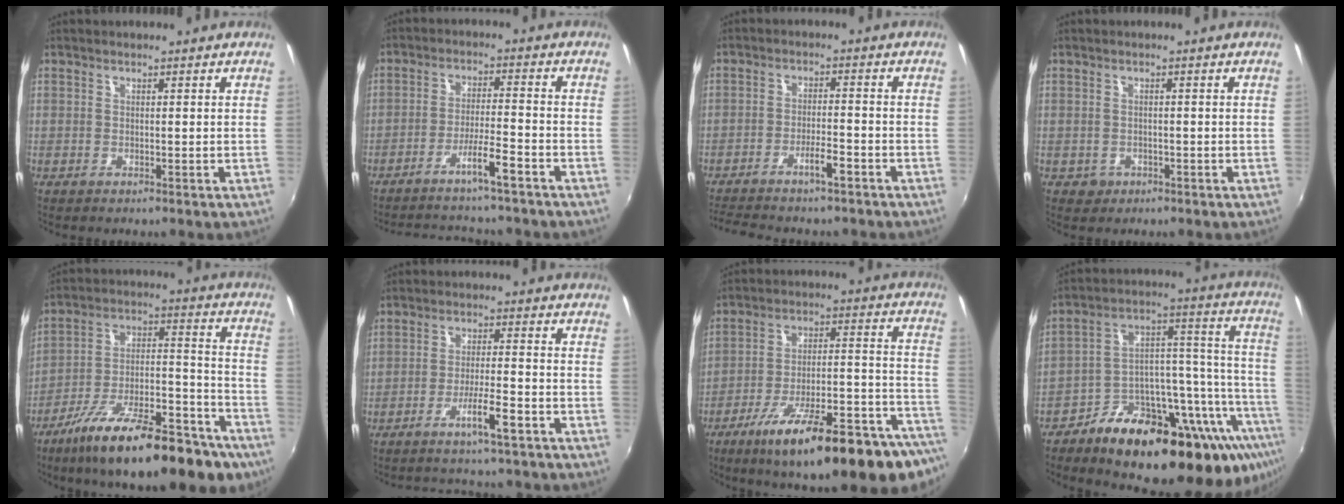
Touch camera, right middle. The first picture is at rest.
{"total": 9.7, "force": [-8.7, 0.4, 4.4], "torque": [-0.092, 0.004, -0.136]}
{"total": 7.3, "force": [-6.0, 1.1, 3.9], "torque": [-0.083, 0.003, -0.099]}
{"total": 2.1, "force": [-0.7, 1.9, 0.5], "torque": [-0.013, -0.003, -0.008]}
{"total": 25.8, "force": [-17.4, 8.4, 17.2], "torque": [-0.268, -0.021, -0.261]}
{"total": 5.8, "force": [-4.5, 0.7, 3.6], "torque": [-0.075, -0.002, -0.073]}
{"total": 27.7, "force": [-19.9, 5.5, 18.5], "torque": [-0.248, -0.043, -0.290]}
{"total": 31.3, "force": [-19.2, 11.1, 22.1], "torque": [-0.282, 0.013, -0.283]}